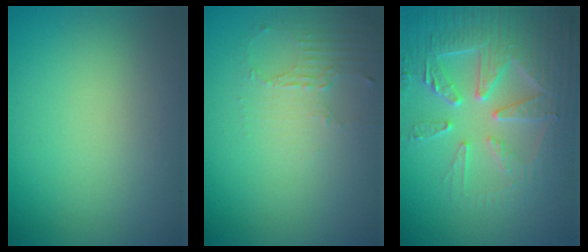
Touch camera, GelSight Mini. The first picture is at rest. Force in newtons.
{"total": 2.2, "press": 1.6, "slide": 1.5}
{"total": 6.2, "press": 5.4, "slide": 3.1}